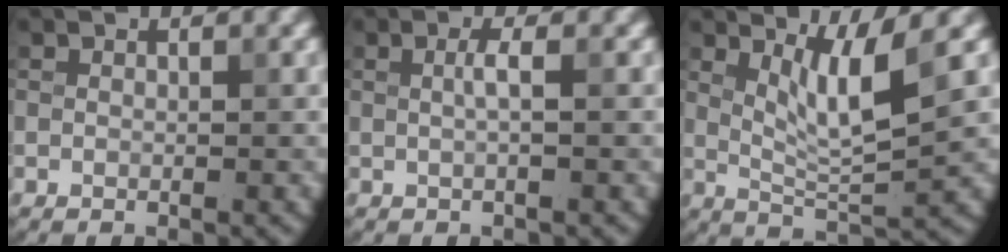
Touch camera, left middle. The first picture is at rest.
{"total": 0.9, "force": [0.0, -0.2, 0.9], "torque": [-0.022, 0.006, 0.004]}
{"total": 4.1, "force": [1.8, 0.4, 3.7], "torque": [-0.076, -0.009, 0.040]}